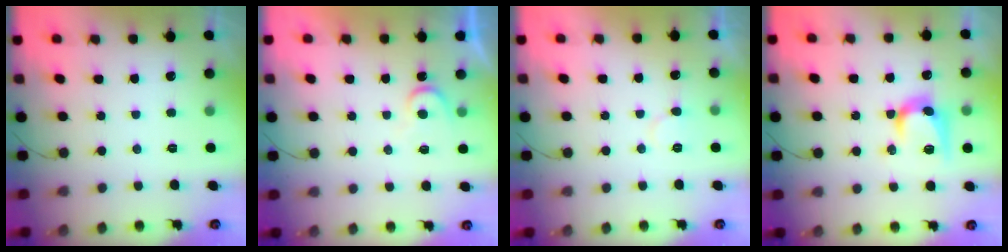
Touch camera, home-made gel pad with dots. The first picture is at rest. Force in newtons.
{"total": 6.0, "press": 6.0, "slide": 0.5}
{"total": 5.9, "press": 5.9, "slide": 0.7}
{"total": 9.9, "press": 9.9, "slide": 0.5}